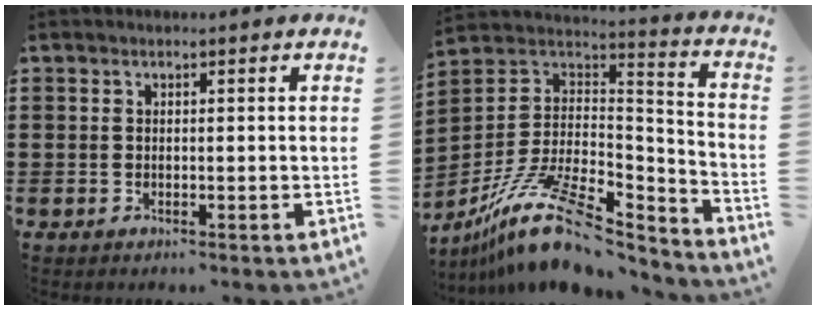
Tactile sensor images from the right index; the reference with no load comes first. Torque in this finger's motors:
{"motor_torque": [0.03, 0.06, 0.30, 0.15]}